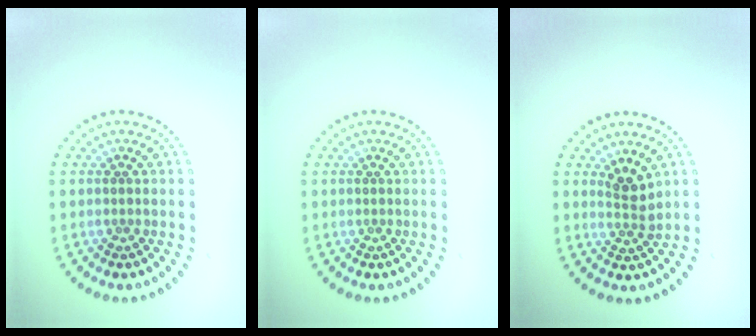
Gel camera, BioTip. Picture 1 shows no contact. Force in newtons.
{"total": 0.0}
{"total": 2.4, "press": 1.8, "slide": 1.5}